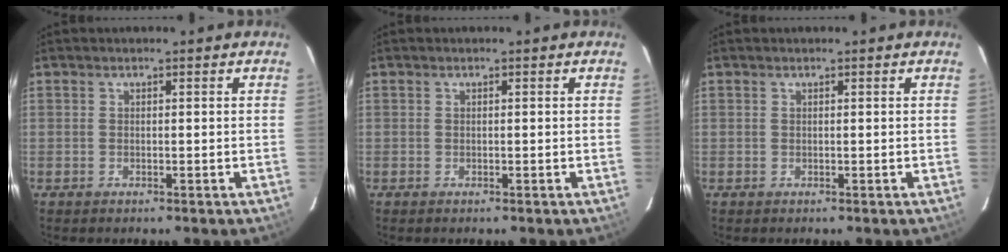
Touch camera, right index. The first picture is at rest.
{"total": 0.0}
{"total": 0.0}